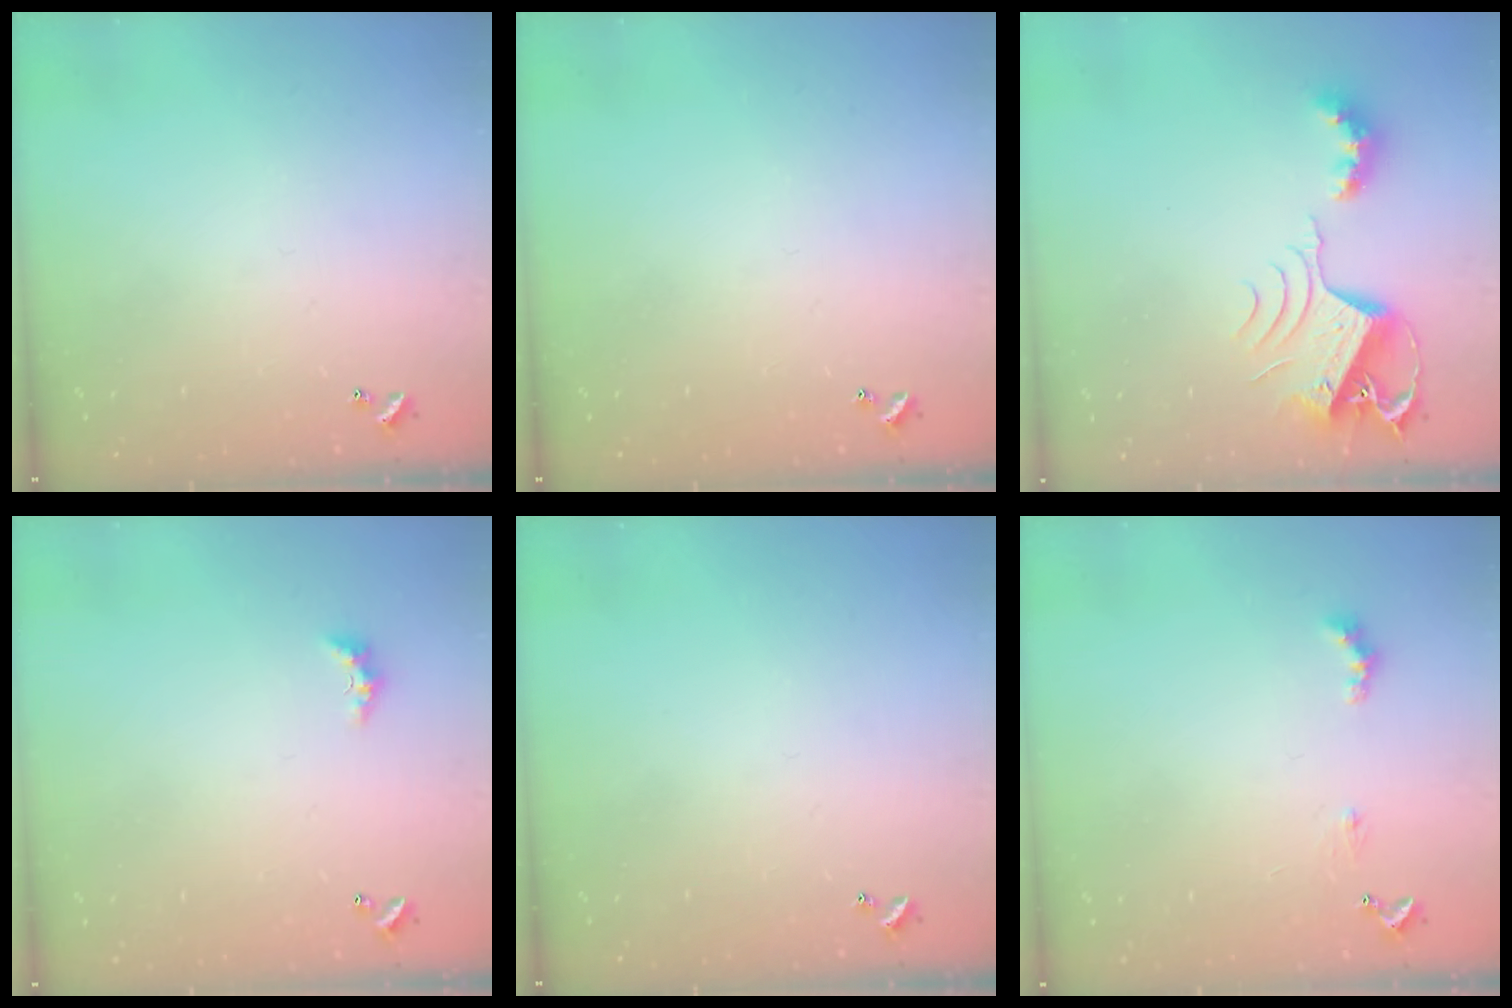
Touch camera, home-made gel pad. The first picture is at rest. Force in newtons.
{"total": 0.0}
{"total": 10.3, "press": 10.3, "slide": 0.8}
{"total": 2.1, "press": 2.0, "slide": 0.7}
{"total": 0.0}
{"total": 1.7, "press": 1.6, "slide": 0.5}